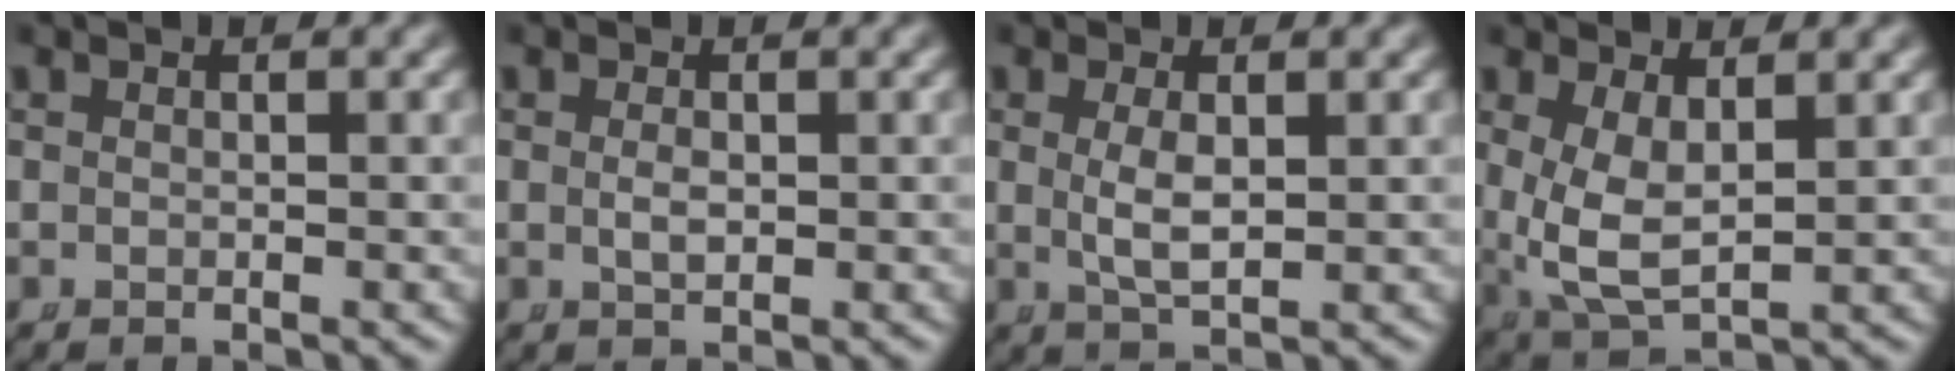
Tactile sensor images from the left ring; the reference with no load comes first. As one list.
[{"total": 1.2, "force": [0.0, 0.5, 1.0], "torque": [-0.024, -0.011, 0.006]}, {"total": 2.6, "force": [0.1, 0.8, 2.5], "torque": [-0.055, -0.013, 0.014]}, {"total": 5.5, "force": [0.4, 3.4, 4.4], "torque": [-0.109, -0.029, 0.028]}]